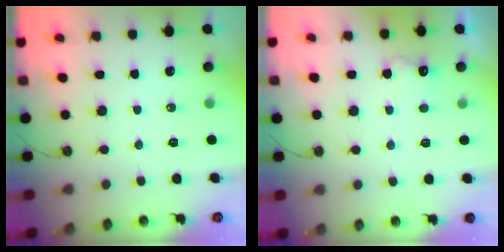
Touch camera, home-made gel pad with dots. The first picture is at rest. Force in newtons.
{"total": 7.2, "press": 7.0, "slide": 1.4}